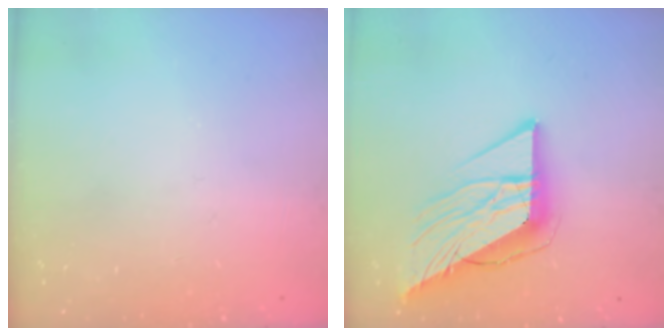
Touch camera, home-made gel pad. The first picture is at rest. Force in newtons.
{"total": 14.7, "press": 14.6, "slide": 1.7}